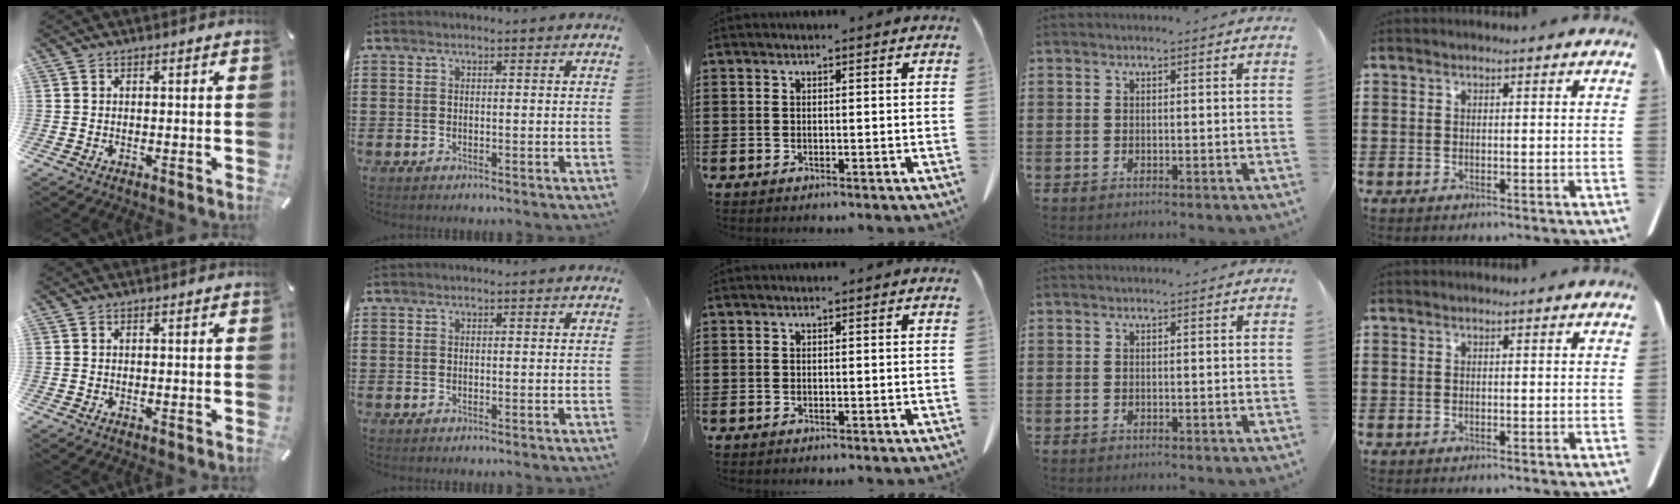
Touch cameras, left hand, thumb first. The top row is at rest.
{}